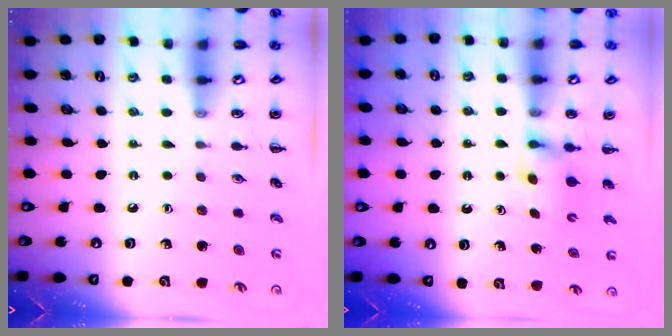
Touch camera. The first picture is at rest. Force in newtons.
{"total": 2.5, "press": 2.2, "slide": 1.2}